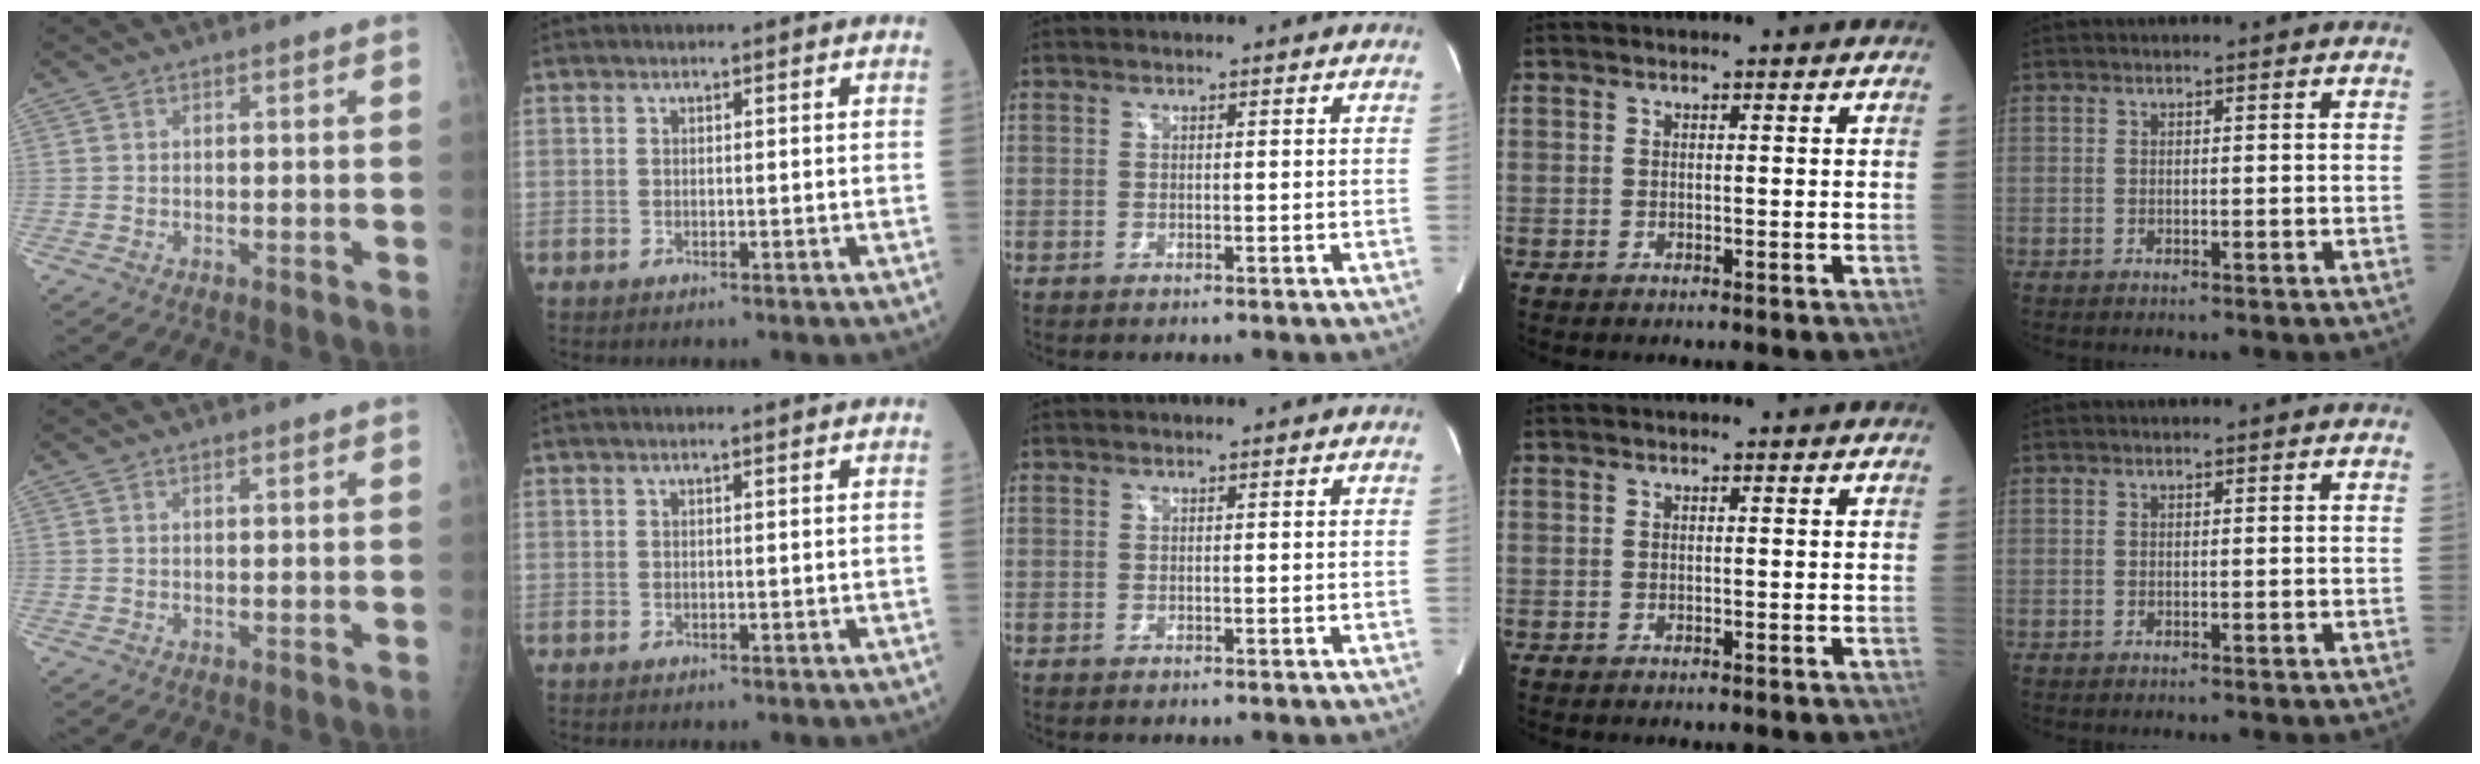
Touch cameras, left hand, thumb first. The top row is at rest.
{"thumb": {"total": 0.7, "force": [0.5, 0.2, 0.3], "torque": [-0.005, -0.003, 0.008]}, "index": {"total": 0.7, "force": [0.5, -0.1, 0.4], "torque": [-0.010, 0.002, 0.010]}}